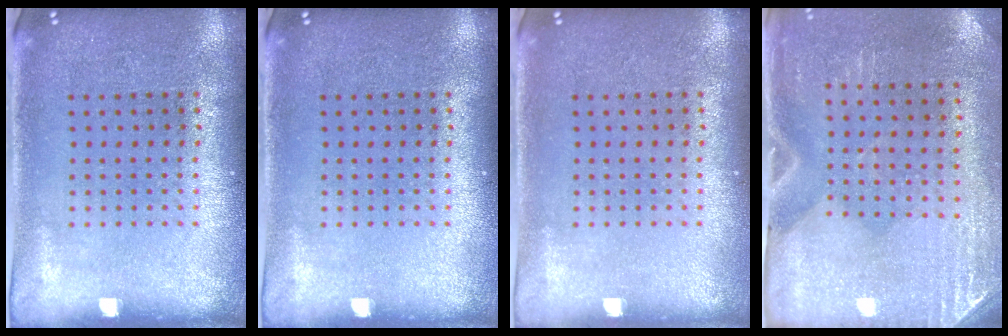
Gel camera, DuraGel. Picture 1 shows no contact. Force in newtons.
{"total": 0.0}
{"total": 0.0}
{"total": 2.9, "press": 2.5, "slide": 1.4}